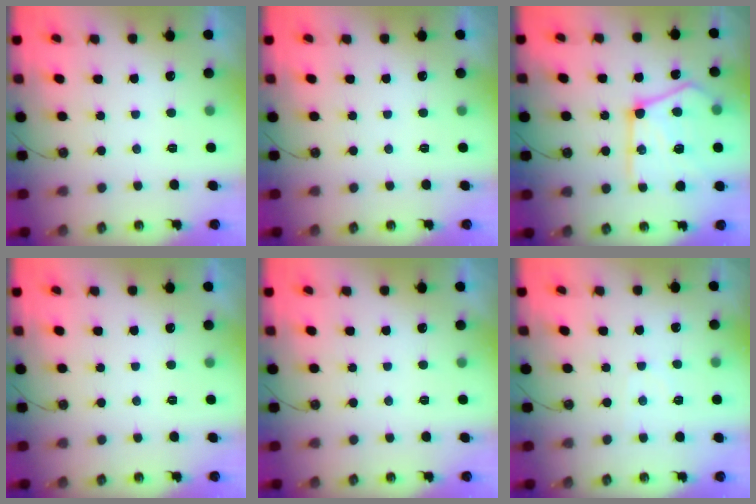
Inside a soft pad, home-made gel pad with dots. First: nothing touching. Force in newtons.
{"total": 0.0}
{"total": 24.3, "press": 24.2, "slide": 2.5}
{"total": 0.0}
{"total": 0.0}
{"total": 3.3, "press": 3.3, "slide": 0.5}